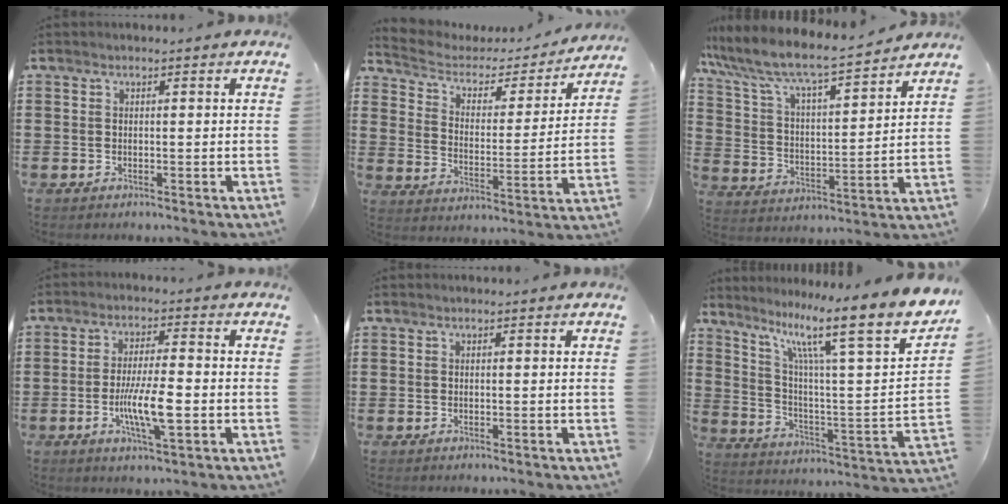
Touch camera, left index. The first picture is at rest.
{"total": 3.2, "force": [2.4, 1.8, 1.2], "torque": [-0.043, -0.019, 0.030]}
{"total": 6.9, "force": [6.0, 0.8, 3.2], "torque": [-0.090, -0.041, 0.097]}
{"total": 8.1, "force": [-1.9, 1.9, 7.7], "torque": [-0.155, -0.008, -0.037]}
{"total": 0.0}
{"total": 13.9, "force": [10.2, 0.7, 9.4], "torque": [-0.177, -0.085, 0.152]}